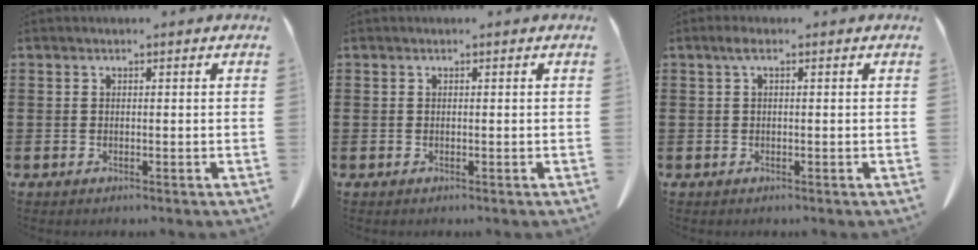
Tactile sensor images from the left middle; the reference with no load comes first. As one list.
[{"total": 0.0}, {"total": 1.5, "force": [0.1, 0.4, 1.4], "torque": [-0.029, 0.003, 0.001]}]